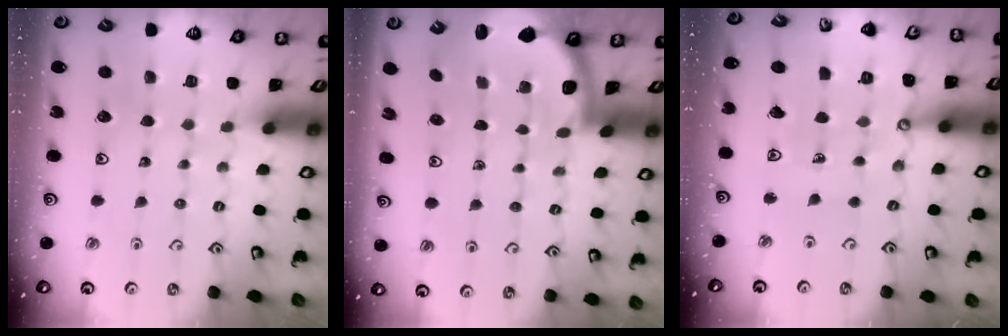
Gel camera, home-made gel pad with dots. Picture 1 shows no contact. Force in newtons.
{"total": 1.8, "press": 1.8, "slide": 0.1}
{"total": 11.1, "press": 11.0, "slide": 1.3}